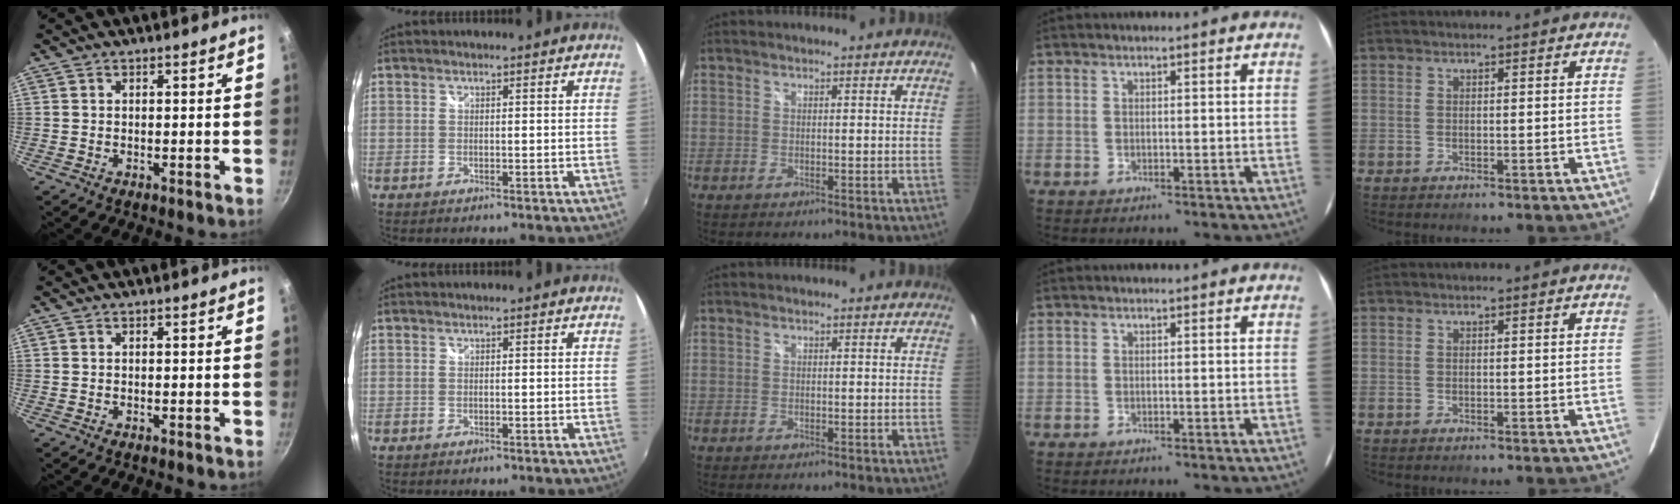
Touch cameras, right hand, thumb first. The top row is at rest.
{}